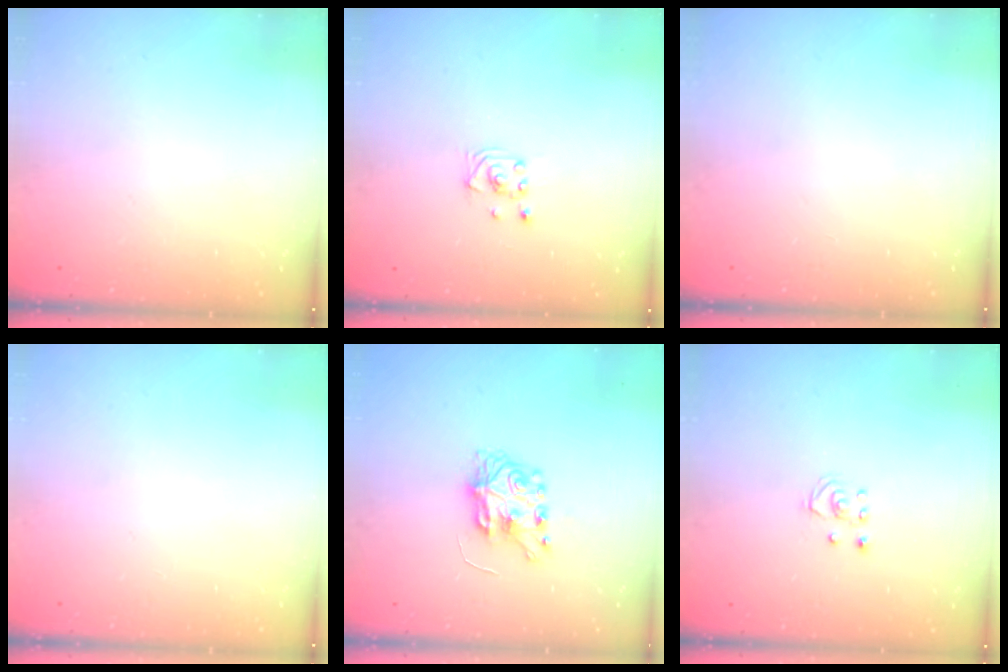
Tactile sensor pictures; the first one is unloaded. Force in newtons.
{"total": 2.0, "press": 2.0, "slide": 0.1}
{"total": 0.0}
{"total": 0.0}
{"total": 7.5, "press": 7.5, "slide": 0.3}
{"total": 2.5, "press": 2.5, "slide": 0.2}